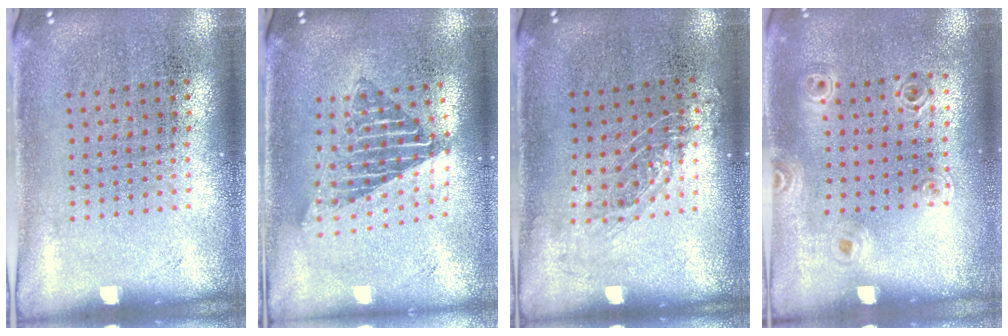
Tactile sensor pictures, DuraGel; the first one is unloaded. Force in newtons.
{"total": 1.8, "press": 1.4, "slide": 1.0}
{"total": 0.8, "press": 0.8, "slide": 0.2}
{"total": 1.0, "press": 0.9, "slide": 0.2}